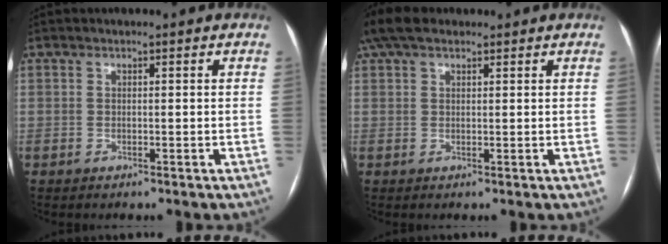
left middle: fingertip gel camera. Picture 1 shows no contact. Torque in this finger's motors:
{"motor_torque": [0.56, -0.58, 0.32, 0.05]}